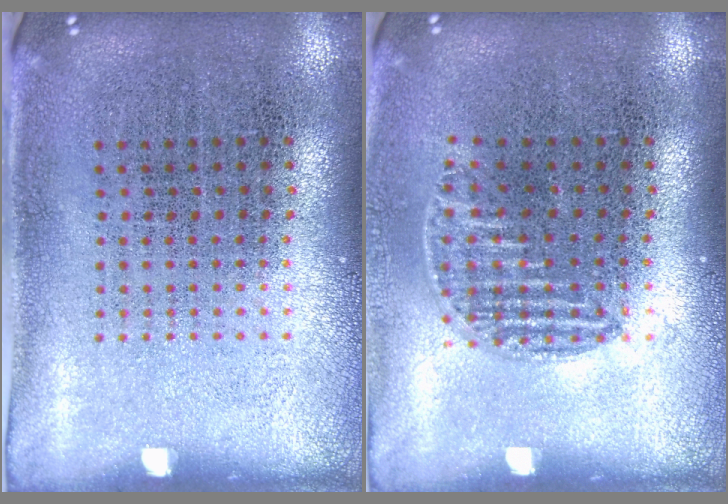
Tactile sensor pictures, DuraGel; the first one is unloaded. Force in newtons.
{"total": 1.0, "press": 0.8, "slide": 0.6}